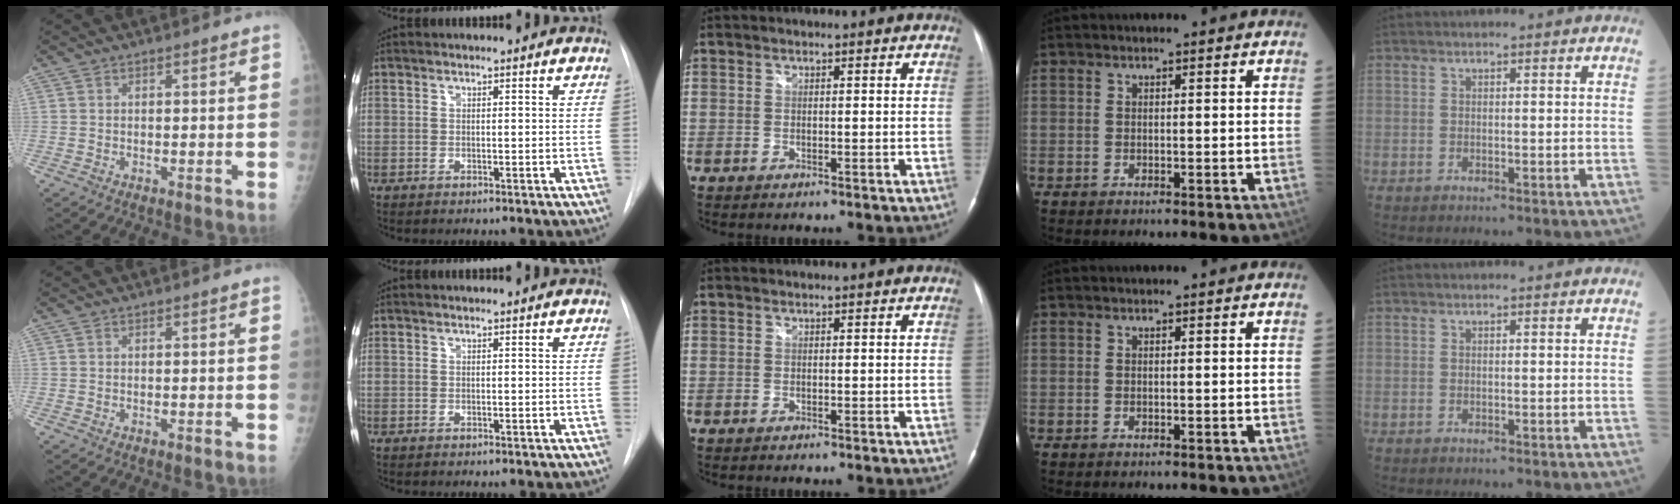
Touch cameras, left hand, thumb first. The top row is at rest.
{}